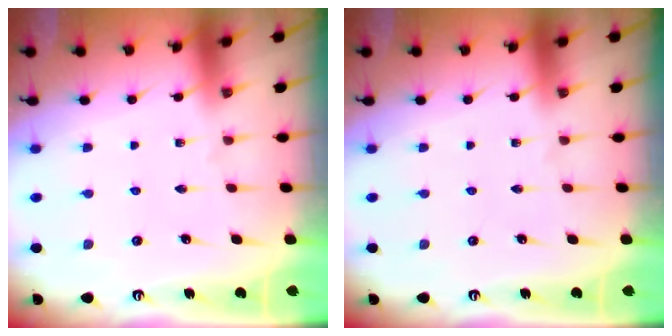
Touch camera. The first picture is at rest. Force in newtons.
{"total": 0.0}